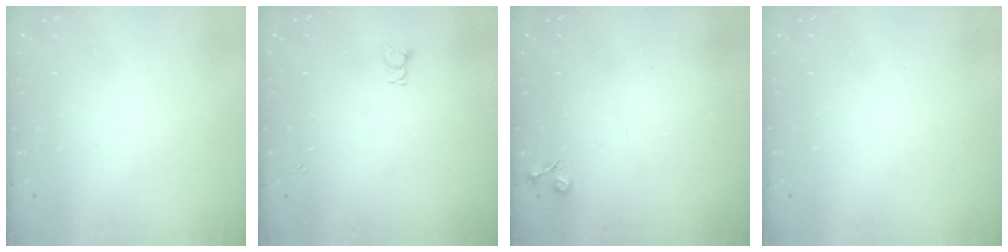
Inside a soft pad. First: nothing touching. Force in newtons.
{"total": 2.0, "press": 2.0, "slide": 0.3}
{"total": 4.1, "press": 4.0, "slide": 0.6}
{"total": 0.0}